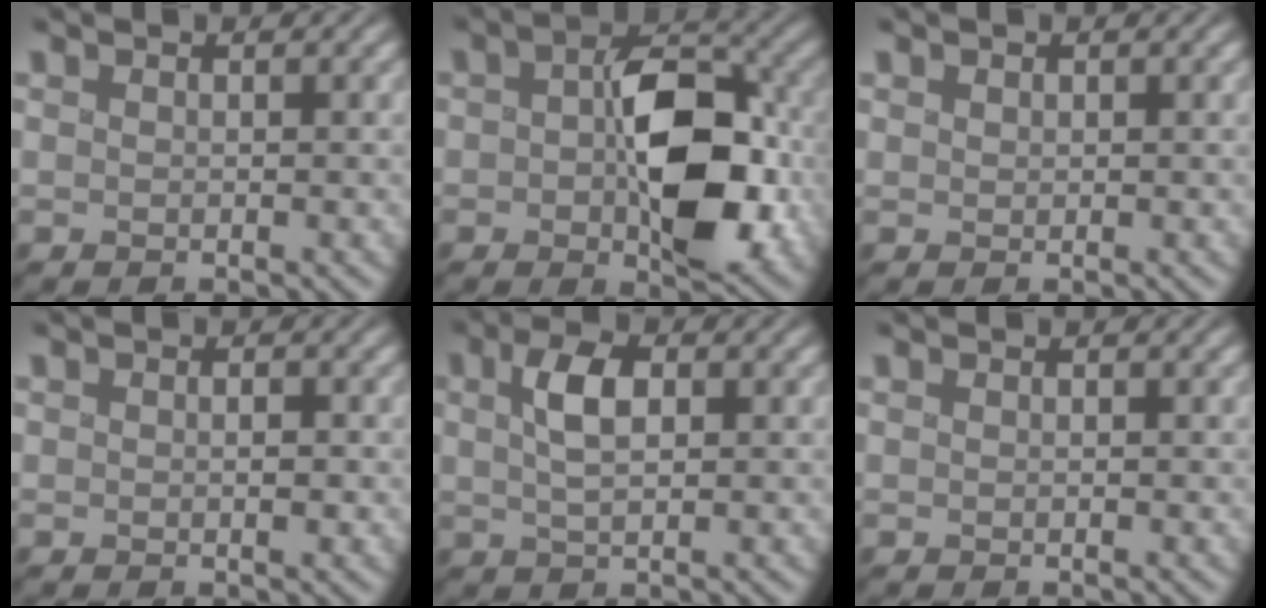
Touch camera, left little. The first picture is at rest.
{"total": 8.6, "force": [-1.2, 5.0, 6.9], "torque": [-0.124, -0.007, 0.002]}
{"total": 1.1, "force": [-0.5, -0.5, -0.9], "torque": [-0.004, -0.004, 0.014]}
{"total": 0.9, "force": [-0.8, -0.4, 0.0], "torque": [-0.013, -0.007, 0.011]}
{"total": 2.5, "force": [0.1, 1.0, 2.3], "torque": [-0.068, 0.002, 0.020]}
{"total": 0.0}